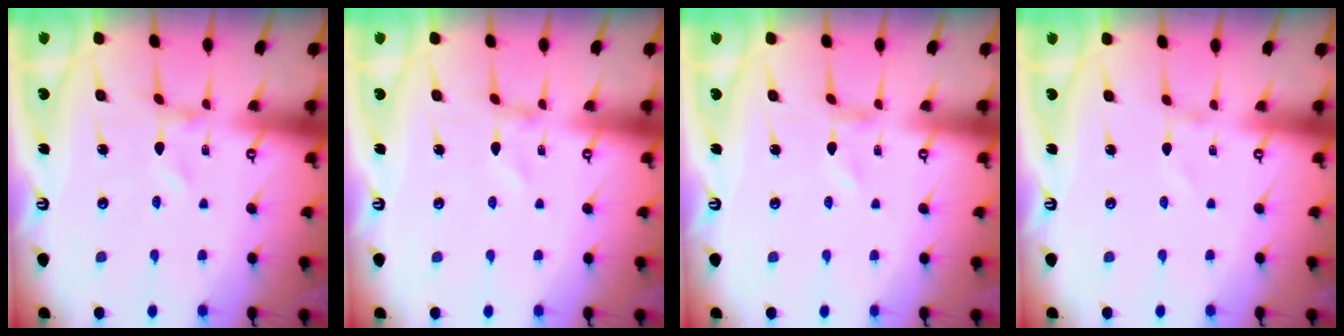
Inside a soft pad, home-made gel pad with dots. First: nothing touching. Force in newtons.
{"total": 0.0}
{"total": 0.0}
{"total": 1.0, "press": 1.0, "slide": 0.0}